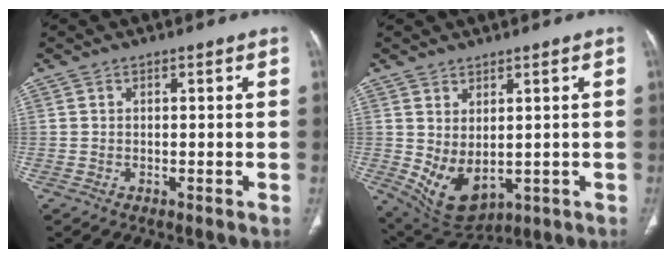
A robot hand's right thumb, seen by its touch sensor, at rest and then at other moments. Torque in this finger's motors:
{"motor_torque": [-0.17, 0.73, 0.49, 0.75, 0.21]}